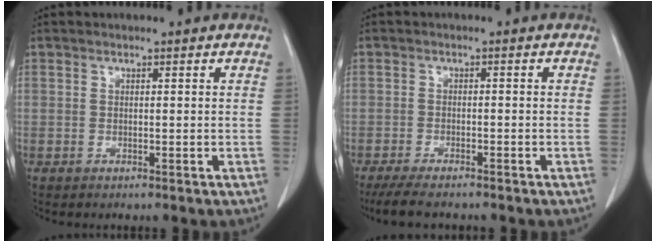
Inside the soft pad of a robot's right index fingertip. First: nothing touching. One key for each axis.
{"total": 6.0, "fx": -5.1, "fy": 0.9, "fz": 3.1, "tx": -0.052, "ty": -0.014, "tz": -0.085}